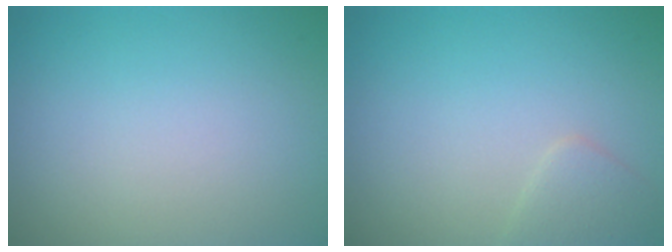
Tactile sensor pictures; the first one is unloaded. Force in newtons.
{"total": 1.6, "press": 1.6, "slide": 0.1}